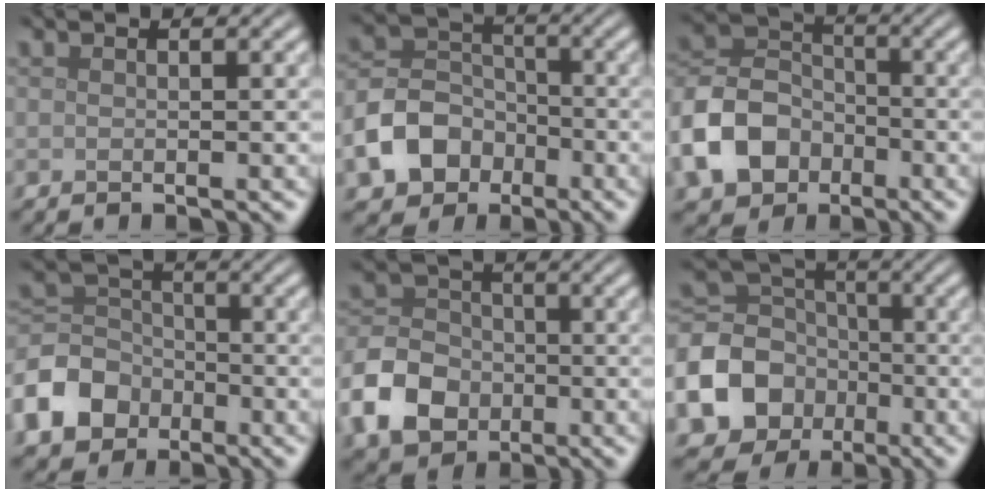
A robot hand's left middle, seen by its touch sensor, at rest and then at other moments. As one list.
[{"total": 6.6, "force": [-3.0, 5.0, 3.0], "torque": [-0.059, 0.001, -0.064]}, {"total": 7.8, "force": [-3.4, 5.9, 3.9], "torque": [-0.080, 0.001, -0.083]}, {"total": 6.8, "force": [-3.5, 5.2, 2.7], "torque": [-0.062, 0.003, -0.086]}, {"total": 6.8, "force": [-2.8, 5.2, 3.4], "torque": [-0.074, 0.000, -0.068]}, {"total": 10.3, "force": [-3.8, 8.7, 4.0], "torque": [-0.120, -0.015, -0.081]}]